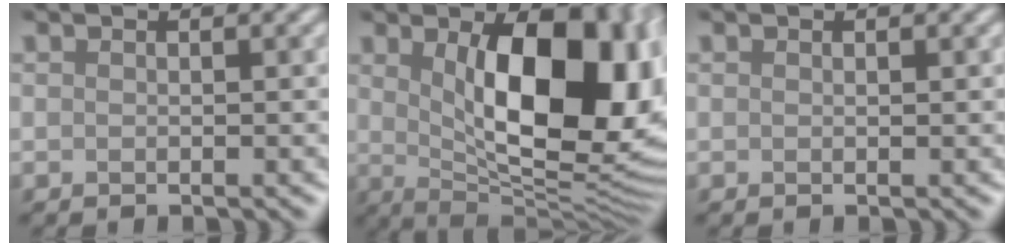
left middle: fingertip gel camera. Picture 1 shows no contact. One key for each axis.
{"total": 14.9, "fx": 2.5, "fy": 7.1, "fz": 12.9, "tx": -0.155, "ty": -0.006, "tz": 0.047}
{"total": 0.0}